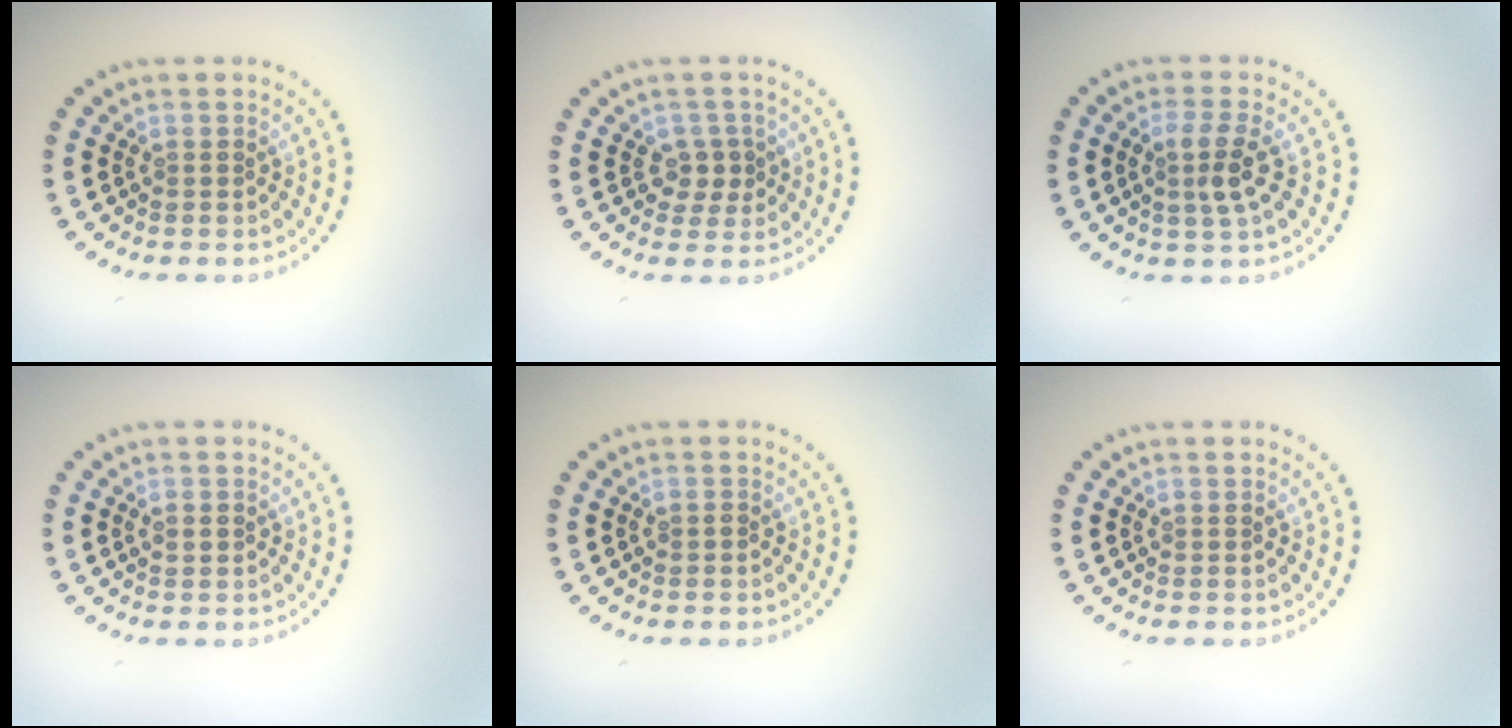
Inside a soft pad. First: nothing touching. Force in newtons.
{"total": 1.9, "press": 1.7, "slide": 0.8}
{"total": 2.6, "press": 2.4, "slide": 1.1}
{"total": 1.0, "press": 1.0, "slide": 0.1}
{"total": 0.5, "press": 0.5, "slide": 0.2}
{"total": 0.0}